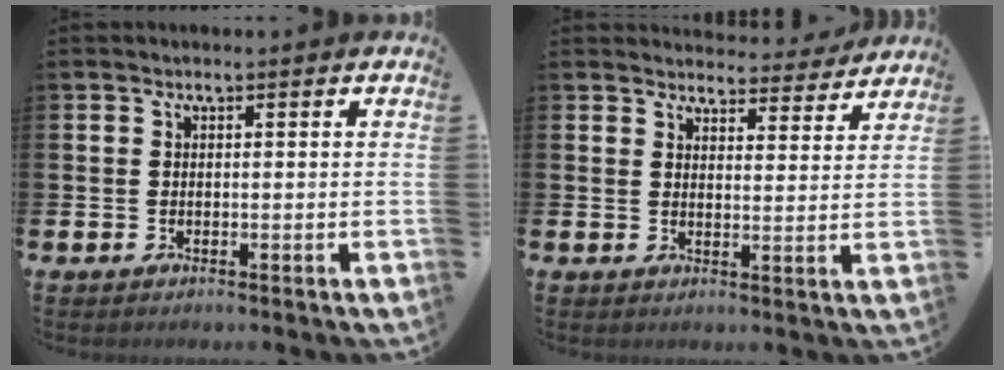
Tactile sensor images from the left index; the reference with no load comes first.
{"total": 4.1, "force": [4.1, 0.7, 0.1], "torque": [-0.006, -0.029, 0.071]}